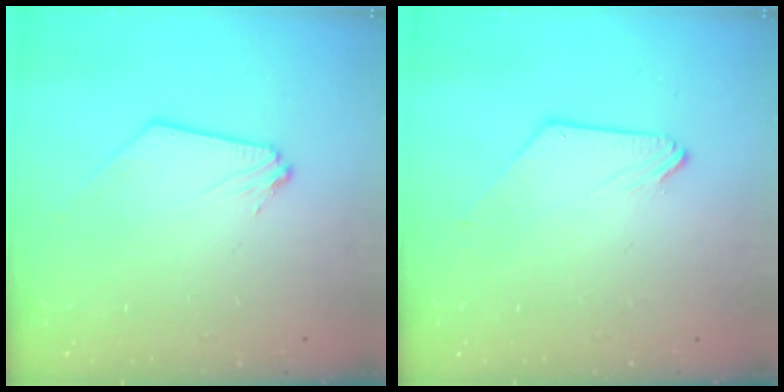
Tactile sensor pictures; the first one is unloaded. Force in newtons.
{"total": 0.0}